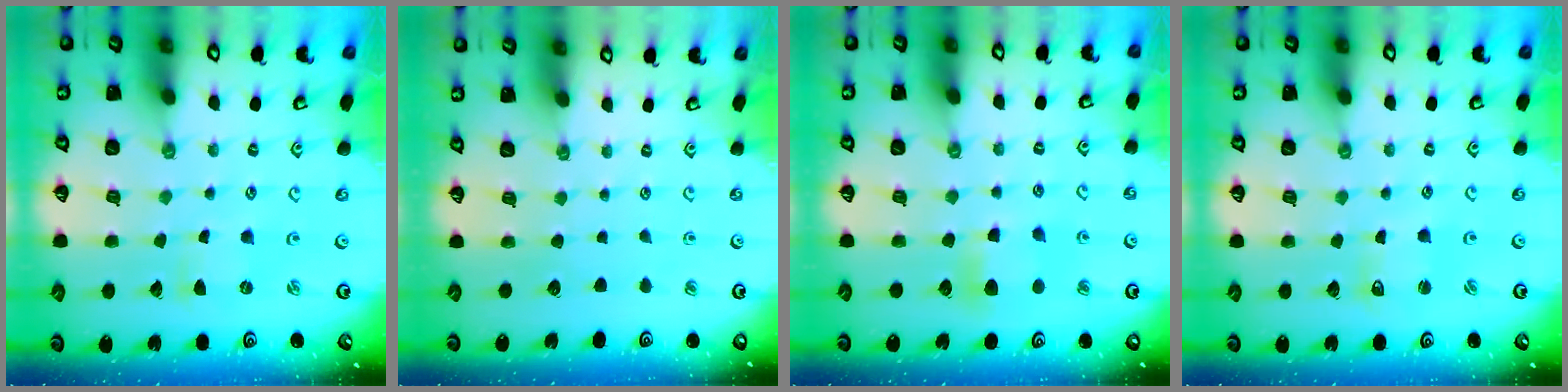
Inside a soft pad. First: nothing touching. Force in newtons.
{"total": 0.0}
{"total": 7.1, "press": 7.1, "slide": 0.7}
{"total": 2.3, "press": 2.3, "slide": 0.3}